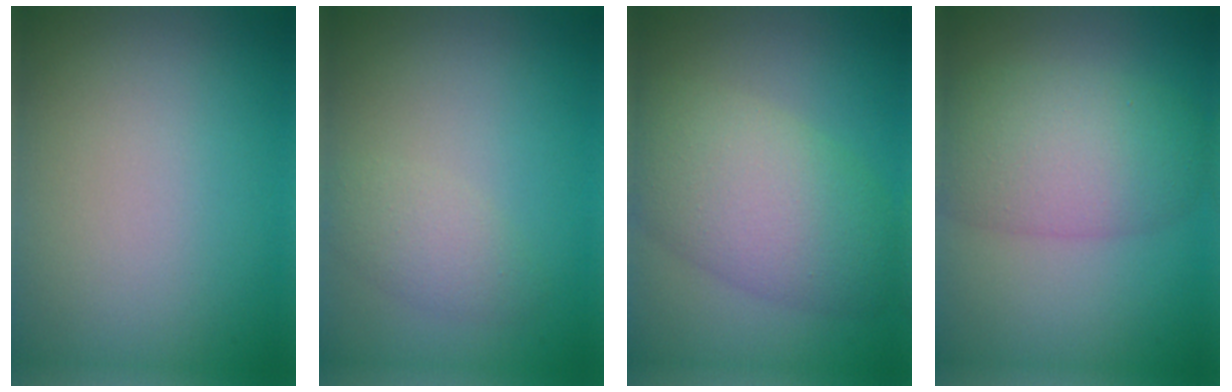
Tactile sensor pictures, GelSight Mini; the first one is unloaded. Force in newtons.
{"total": 2.2, "press": 2.2, "slide": 0.1}
{"total": 7.8, "press": 7.8, "slide": 0.4}
{"total": 6.8, "press": 6.8, "slide": 0.2}